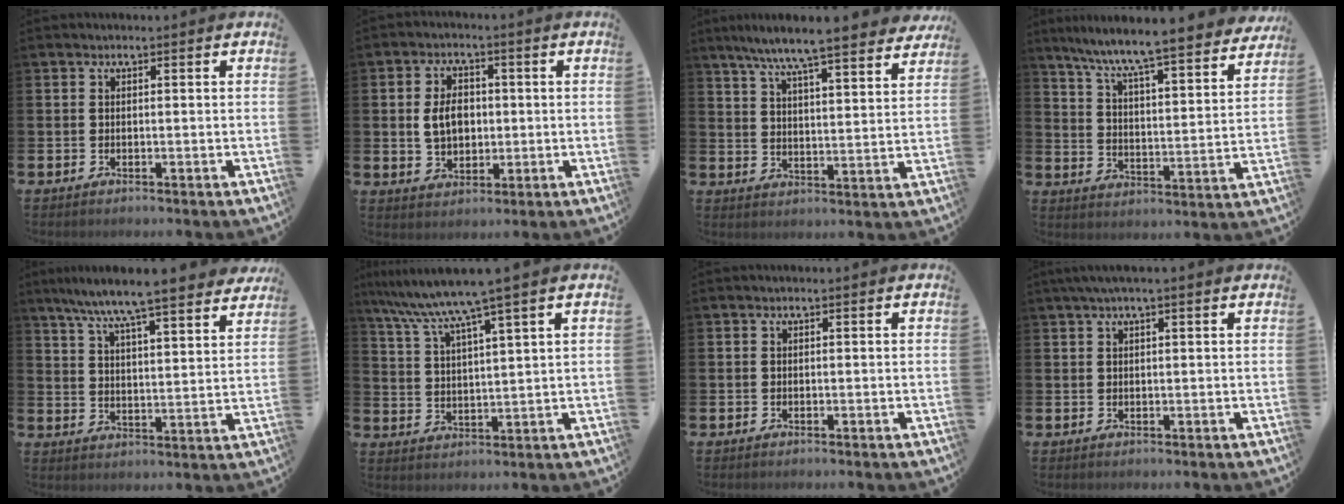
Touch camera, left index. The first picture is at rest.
{"total": 5.1, "force": [0.6, 3.7, 3.6], "torque": [-0.054, 0.006, 0.002]}
{"total": 8.4, "force": [7.8, 0.3, 3.0], "torque": [-0.083, -0.047, 0.136]}
{"total": 7.9, "force": [7.4, -0.2, 2.8], "torque": [-0.091, -0.062, 0.122]}
{"total": 8.3, "force": [7.9, 0.1, 2.7], "torque": [-0.080, -0.051, 0.137]}
{"total": 7.9, "force": [6.6, -0.3, 4.3], "torque": [-0.111, -0.028, 0.115]}
{"total": 0.0}
{"total": 2.1, "force": [1.5, 0.0, 1.5], "torque": [-0.038, 0.007, 0.029]}